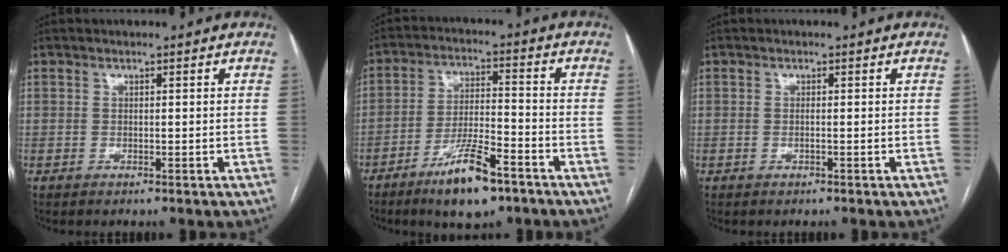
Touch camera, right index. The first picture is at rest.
{"total": 10.5, "force": [-6.8, 2.1, 7.7], "torque": [-0.144, -0.011, -0.118]}
{"total": 0.5, "force": [-0.1, 0.0, 0.5], "torque": [-0.011, 0.000, 0.001]}